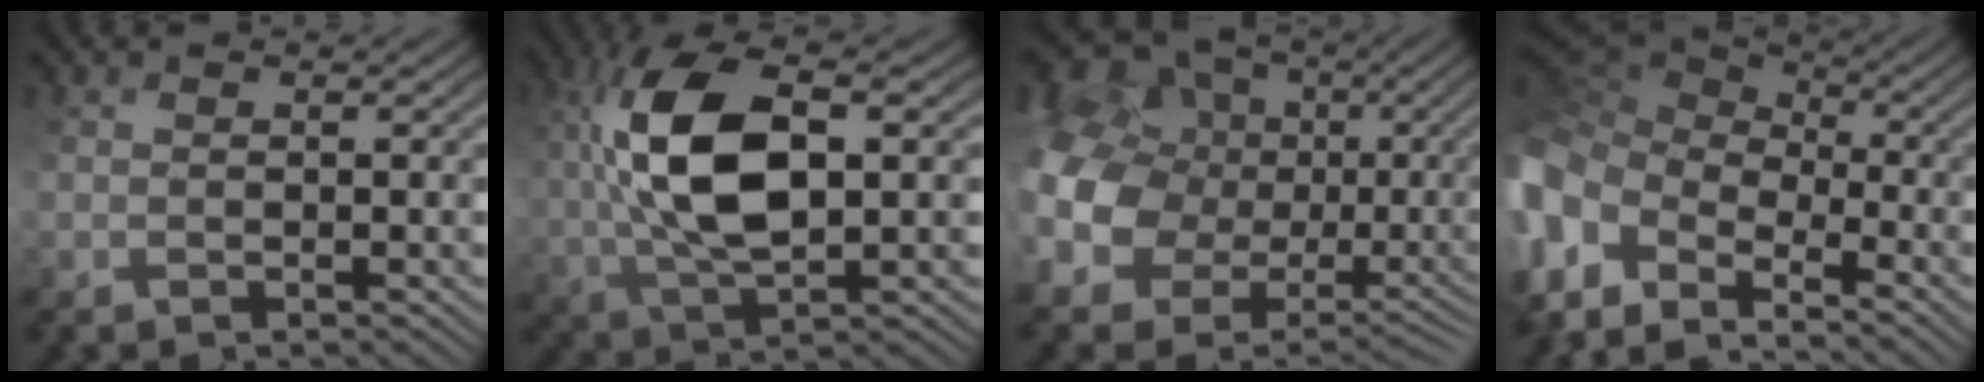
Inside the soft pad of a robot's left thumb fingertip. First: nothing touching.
{"total": 11.9, "force": [3.3, 4.8, 10.4], "torque": [-0.223, 0.023, 0.064]}
{"total": 13.7, "force": [-0.6, 12.1, 6.3], "torque": [-0.218, -0.012, -0.001]}
{"total": 12.9, "force": [-4.9, 8.7, 8.2], "torque": [-0.245, -0.005, -0.064]}